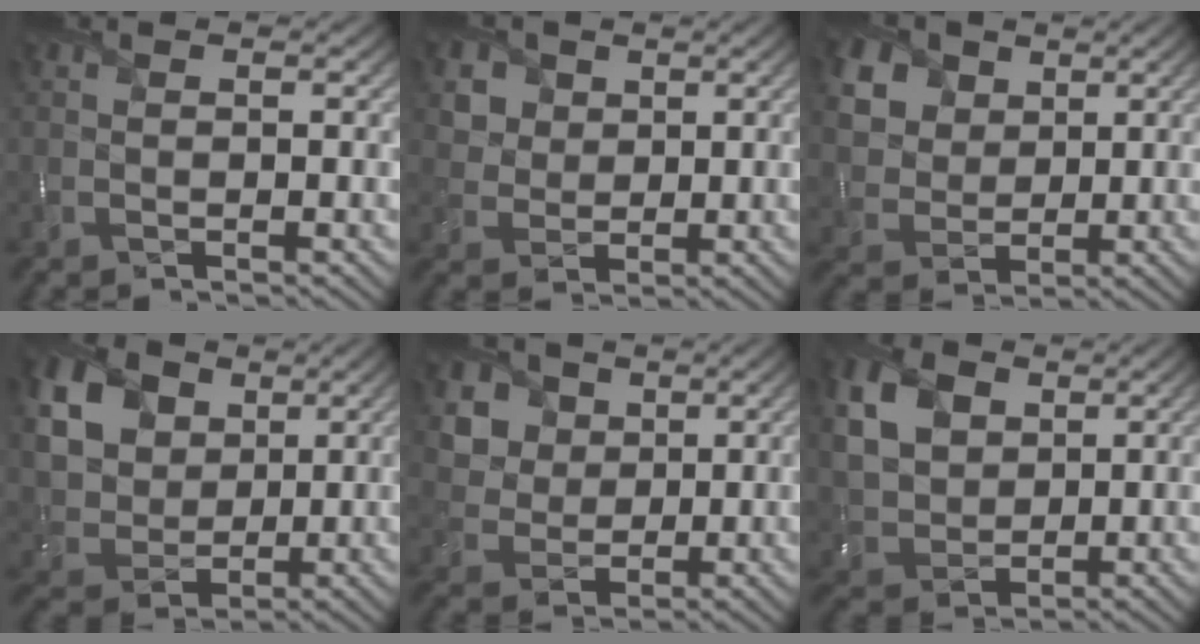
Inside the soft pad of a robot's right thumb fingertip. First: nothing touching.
{"total": 5.0, "force": [2.4, 4.1, 1.6], "torque": [-0.071, -0.009, 0.049]}
{"total": 9.7, "force": [4.6, 7.2, 4.6], "torque": [-0.159, 0.010, 0.091]}
{"total": 15.1, "force": [5.9, 11.4, 8.0], "torque": [-0.217, 0.018, 0.124]}
{"total": 6.8, "force": [3.2, 5.4, 2.6], "torque": [-0.098, -0.008, 0.054]}
{"total": 9.0, "force": [3.3, 6.5, 5.4], "torque": [-0.156, 0.013, 0.062]}